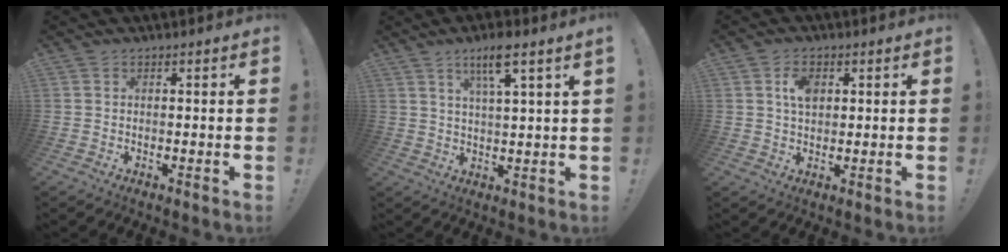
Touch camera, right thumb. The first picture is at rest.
{"total": 7.6, "force": [4.5, 0.5, 6.1], "torque": [-0.103, -0.012, 0.068]}
{"total": 5.1, "force": [1.5, 3.2, 3.6], "torque": [-0.052, -0.002, 0.024]}